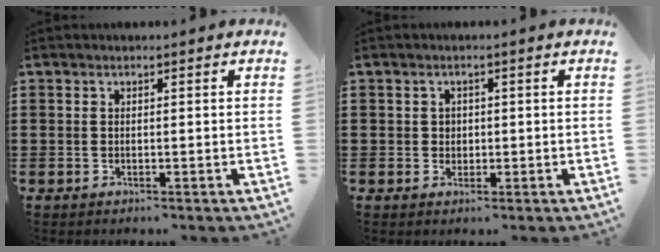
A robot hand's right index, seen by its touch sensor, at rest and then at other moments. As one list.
[{"total": 1.5, "force": [0.2, 1.4, 0.3], "torque": [-0.011, 0.008, 0.003]}]